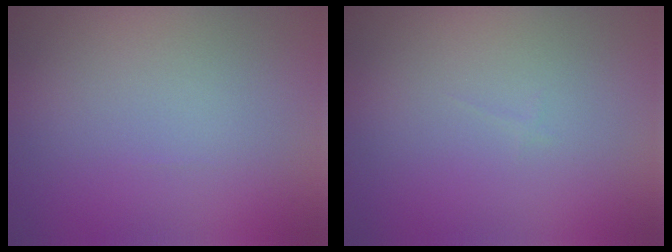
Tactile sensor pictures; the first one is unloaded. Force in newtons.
{"total": 0.0}